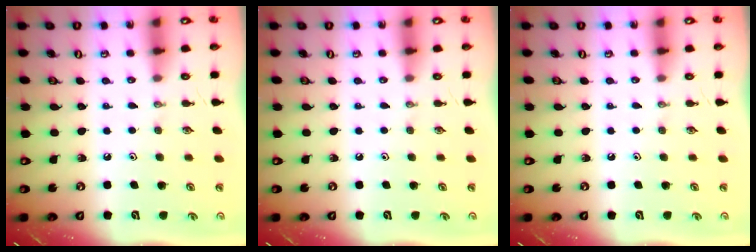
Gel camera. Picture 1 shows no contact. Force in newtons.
{"total": 0.0}
{"total": 0.0}